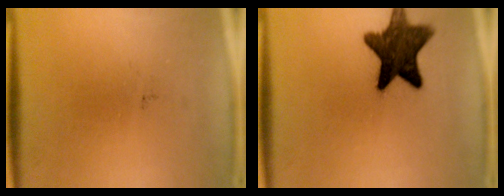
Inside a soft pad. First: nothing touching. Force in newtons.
{"total": 12.3}